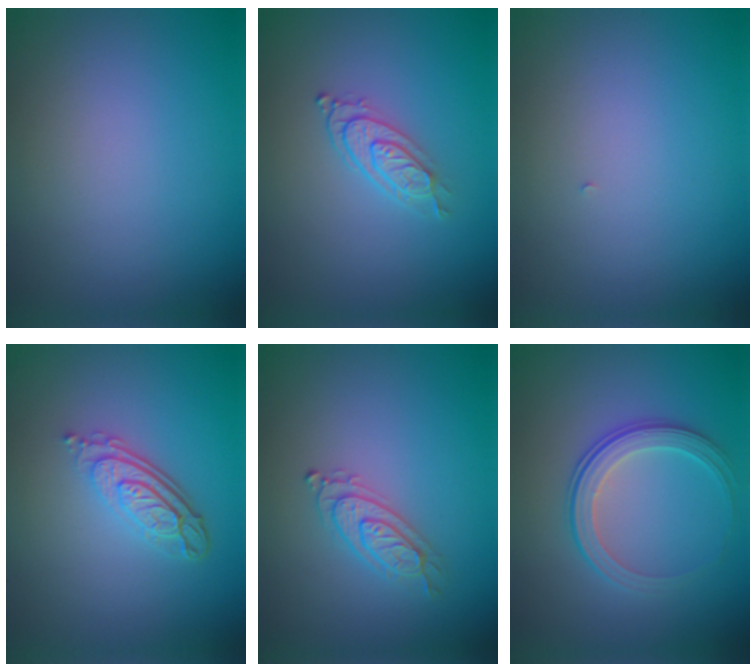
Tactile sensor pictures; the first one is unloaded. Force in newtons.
{"total": 2.7, "press": 2.1, "slide": 1.7}
{"total": 0.0}
{"total": 4.0, "press": 2.9, "slide": 2.7}
{"total": 2.1, "press": 2.1, "slide": 0.5}
{"total": 2.8, "press": 2.2, "slide": 1.8}